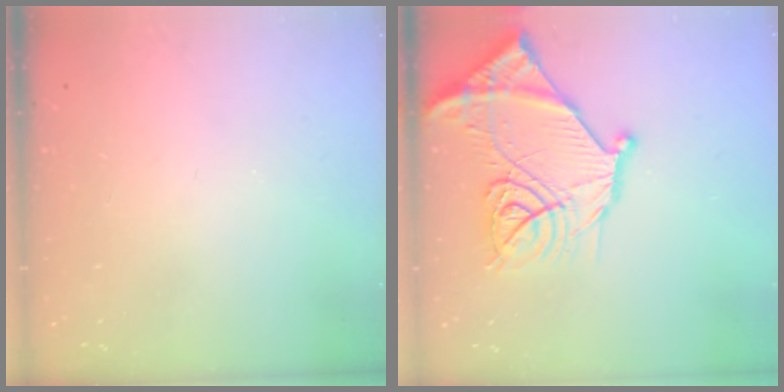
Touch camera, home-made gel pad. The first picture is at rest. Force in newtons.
{"total": 21.2, "press": 21.1, "slide": 1.9}